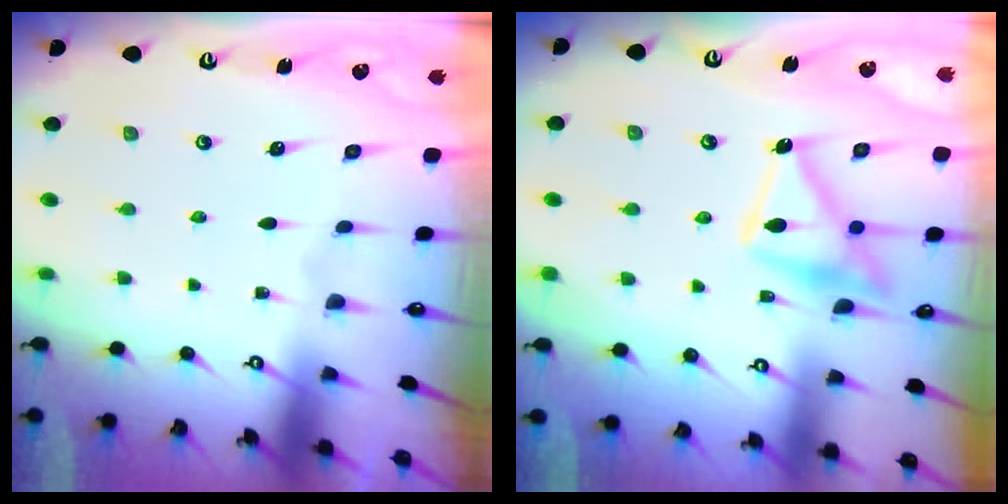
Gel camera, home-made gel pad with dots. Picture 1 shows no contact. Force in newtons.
{"total": 15.8, "press": 15.7, "slide": 0.9}